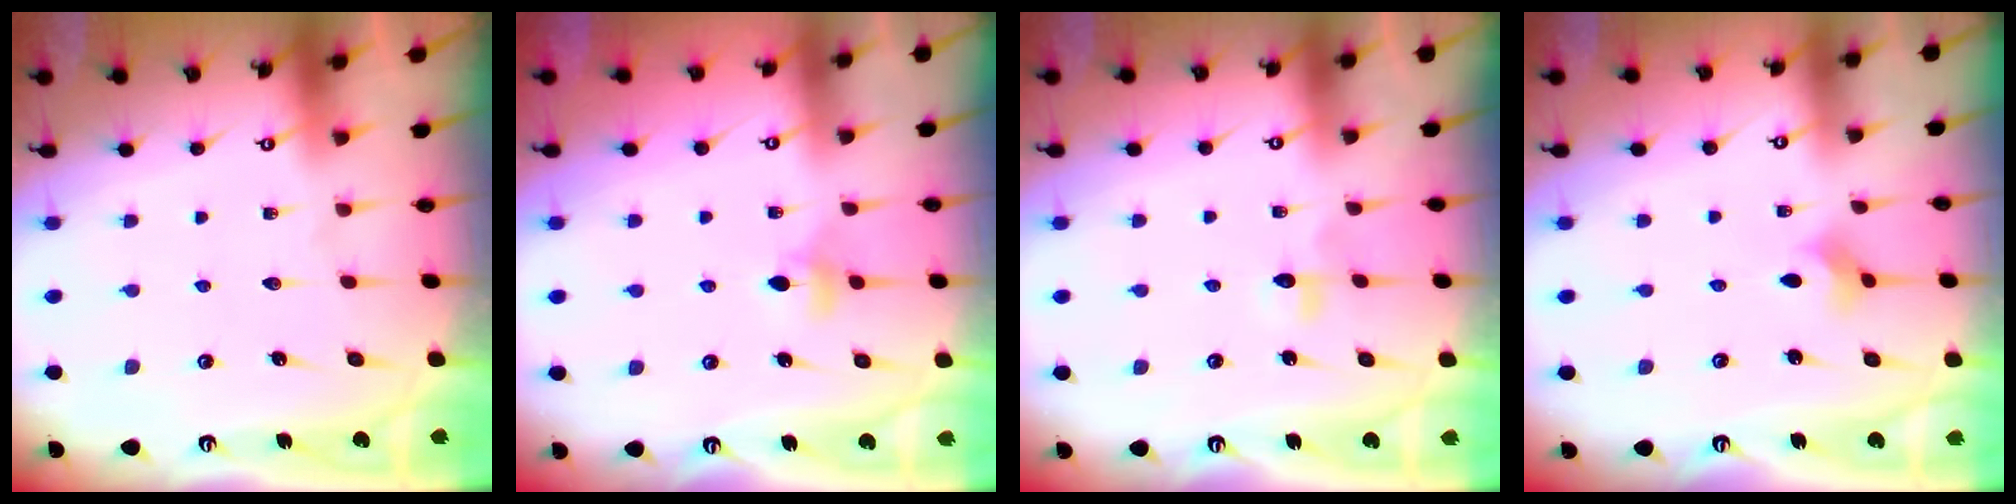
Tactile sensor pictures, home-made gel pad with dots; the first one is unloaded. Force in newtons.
{"total": 3.7, "press": 3.6, "slide": 0.9}
{"total": 3.1, "press": 3.0, "slide": 0.7}
{"total": 2.3, "press": 2.2, "slide": 0.4}